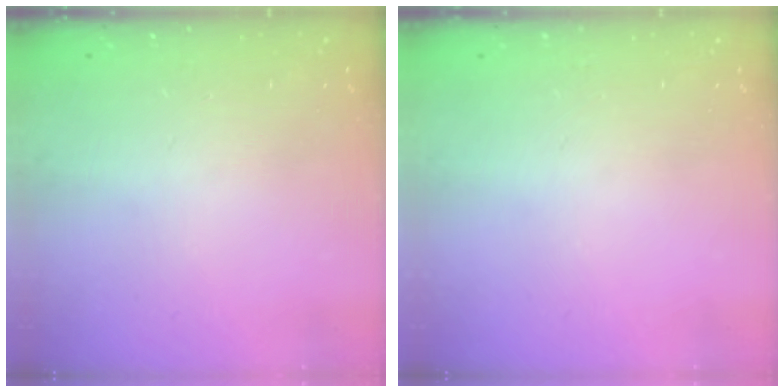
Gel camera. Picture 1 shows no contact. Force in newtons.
{"total": 0.0}